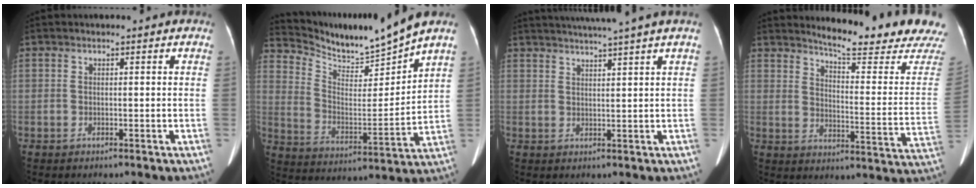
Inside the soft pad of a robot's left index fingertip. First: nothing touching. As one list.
[{"total": 10.8, "force": [10.5, -1.5, 1.8], "torque": [-0.055, -0.024, 0.204]}, {"total": 8.4, "force": [7.0, -2.0, 4.1], "torque": [-0.059, 0.010, 0.094]}, {"total": 19.5, "force": [18.5, -0.4, 6.1], "torque": [-0.093, -0.122, 0.220]}]